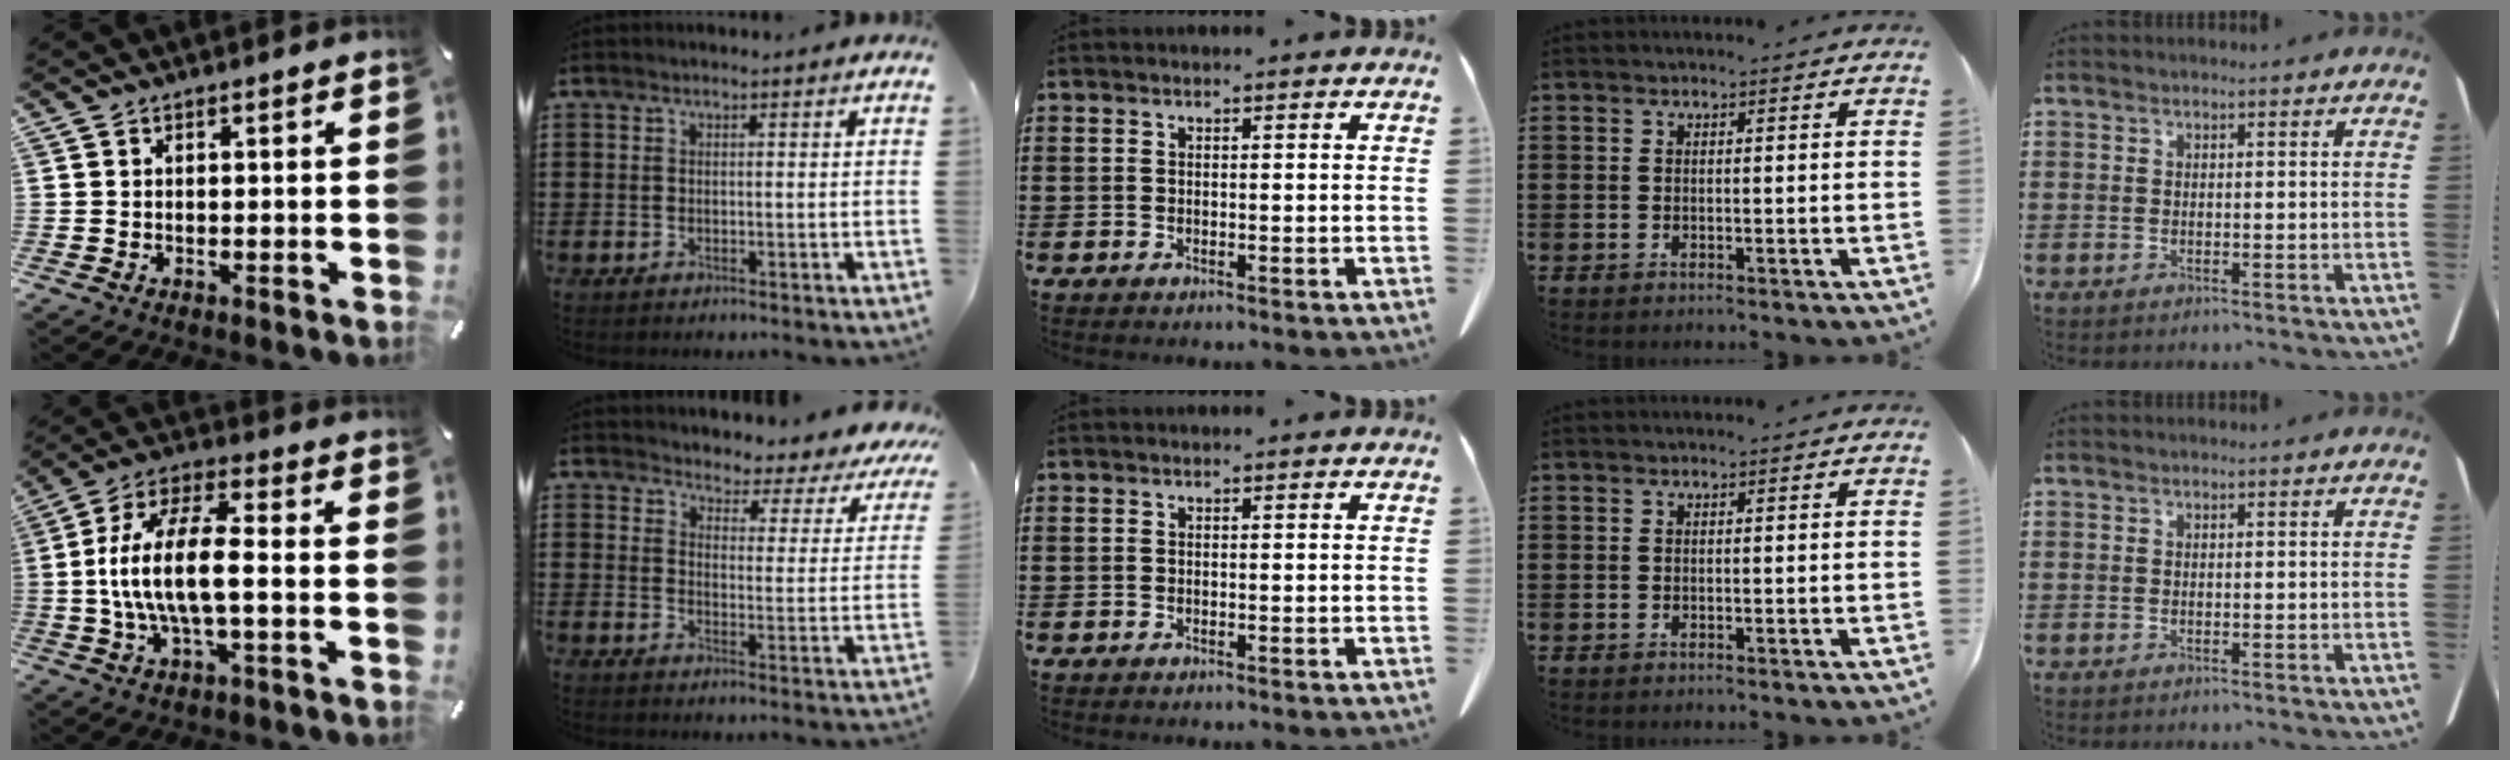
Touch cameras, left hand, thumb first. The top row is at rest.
{"thumb": {"total": 14.4, "force": [-1.4, 5.0, 13.5], "torque": [-0.273, -0.001, -0.030]}, "index": {"total": 3.2, "force": [3.1, 0.6, 0.1], "torque": [-0.021, -0.033, 0.046]}}